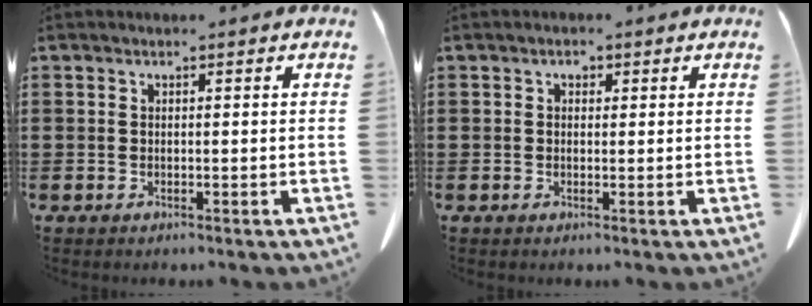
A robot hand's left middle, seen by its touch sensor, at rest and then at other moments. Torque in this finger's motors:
{"motor_torque": [-0.10, 0.14, -0.01, 0.01]}